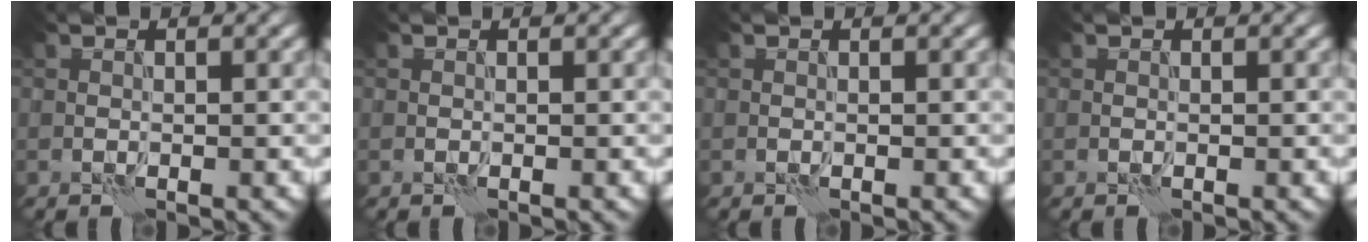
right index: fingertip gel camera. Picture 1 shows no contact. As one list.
[{"total": 0.0}, {"total": 0.0}, {"total": 0.0}]